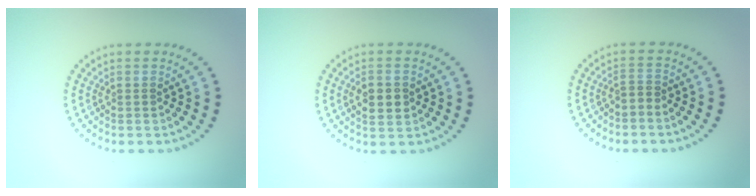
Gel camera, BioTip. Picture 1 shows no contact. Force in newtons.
{"total": 2.7, "press": 2.7, "slide": 0.1}
{"total": 0.7, "press": 0.5, "slide": 0.5}